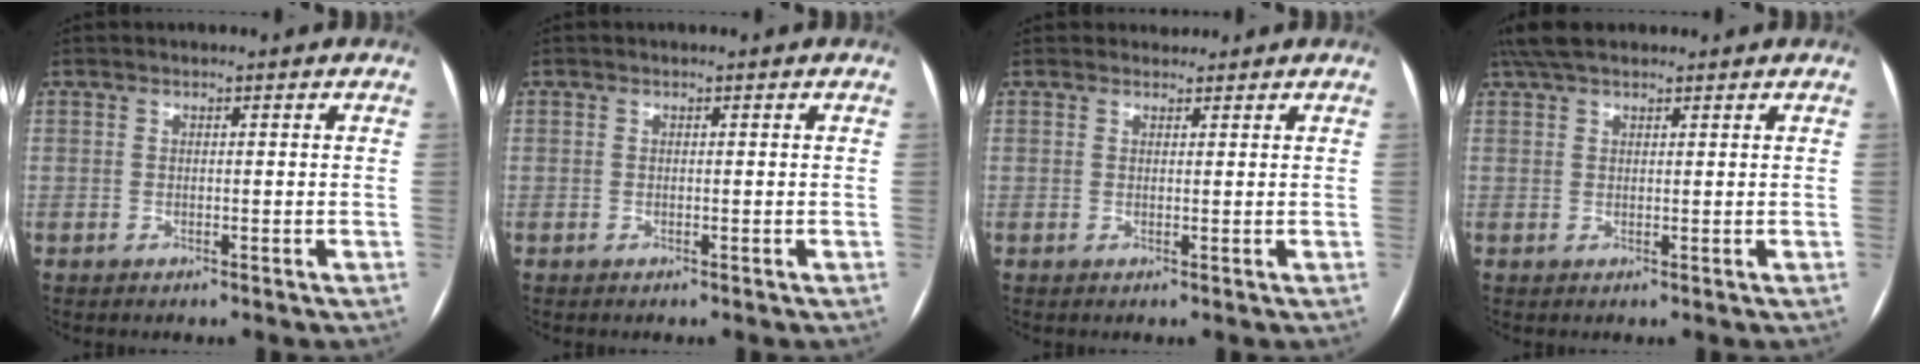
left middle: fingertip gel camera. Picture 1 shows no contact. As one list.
[{"total": 0.0}, {"total": 1.3, "force": [1.1, 0.5, -0.3], "torque": [0.002, 0.007, 0.016]}, {"total": 6.0, "force": [4.8, 1.9, 3.0], "torque": [-0.056, 0.035, 0.090]}]